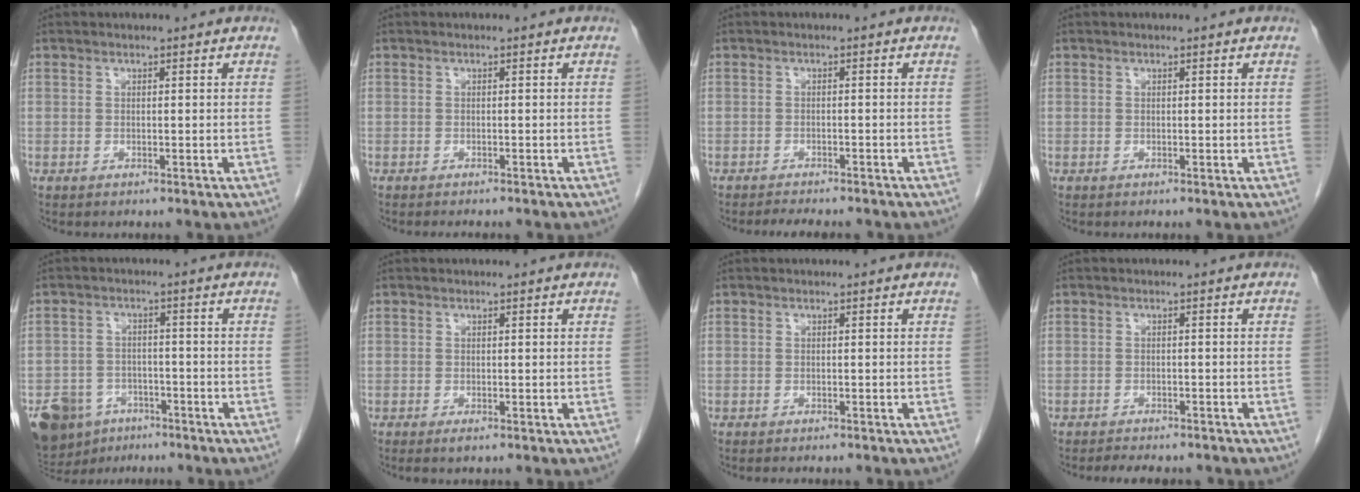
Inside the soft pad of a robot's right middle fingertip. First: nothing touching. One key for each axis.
{"total": 3.8, "fx": -3.4, "fy": 0.7, "fz": 1.6, "tx": -0.017, "ty": -0.004, "tz": -0.041}
{"total": 5.5, "fx": -4.9, "fy": 1.0, "fz": 2.1, "tx": -0.027, "ty": -0.005, "tz": -0.068}
{"total": 0.0}
{"total": 11.1, "fx": -6.9, "fy": 7.6, "fz": 4.3, "tx": -0.098, "ty": 0.002, "tz": -0.107}
{"total": 0.7, "fx": -0.5, "fy": 0.1, "fz": 0.5, "tx": -0.010, "ty": -0.002, "tz": -0.006}
{"total": 2.7, "fx": -2.4, "fy": 0.6, "fz": 1.1, "tx": -0.016, "ty": -0.004, "tz": -0.025}
{"total": 6.4, "fx": -5.7, "fy": 1.7, "fz": 2.3, "tx": -0.033, "ty": 0.000, "tz": -0.072}